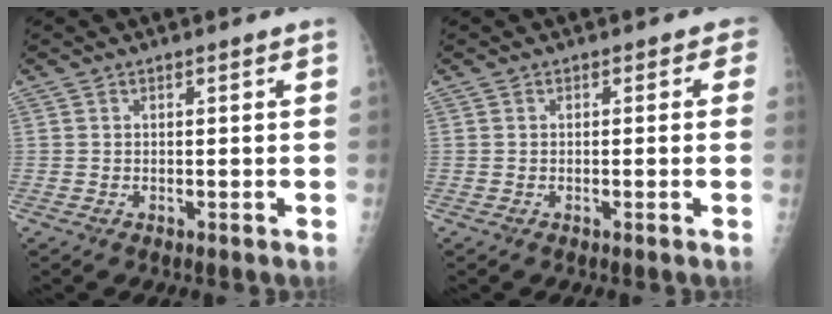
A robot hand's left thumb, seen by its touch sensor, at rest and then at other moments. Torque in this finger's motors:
{"motor_torque": [1.01, 0.91, 0.67, -0.31, 0.02]}